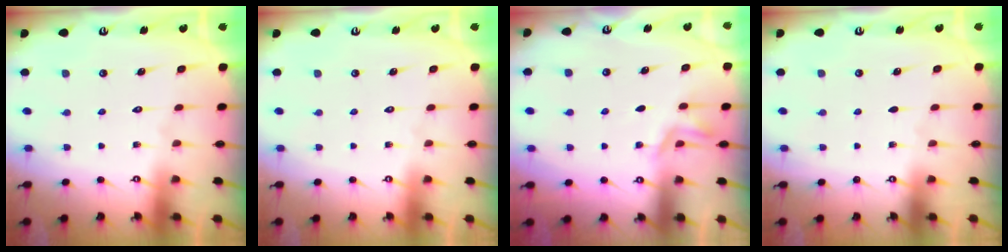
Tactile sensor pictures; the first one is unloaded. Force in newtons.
{"total": 0.0}
{"total": 2.9, "press": 2.3, "slide": 1.7}
{"total": 0.0}